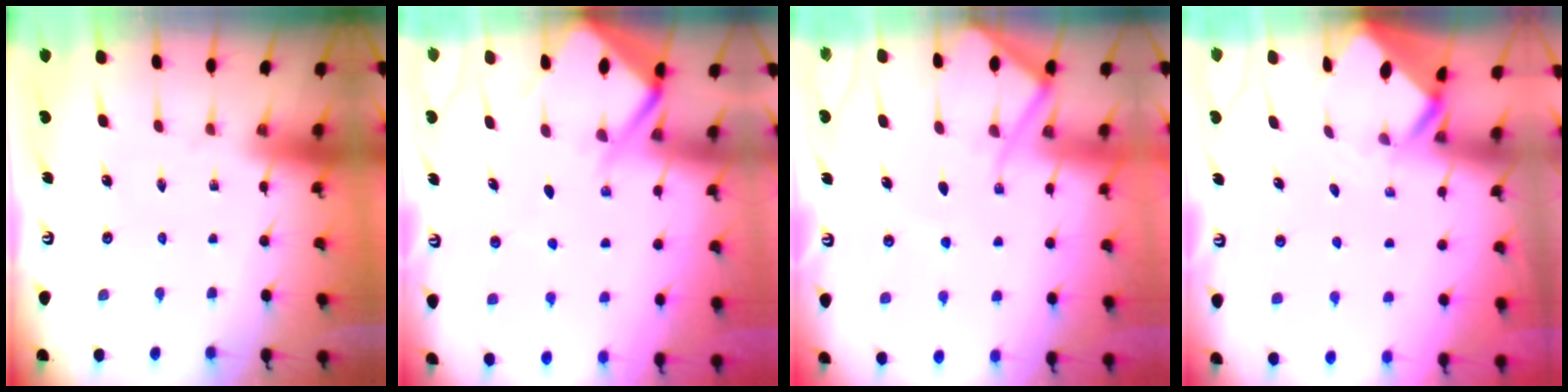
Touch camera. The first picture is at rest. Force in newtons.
{"total": 9.0, "press": 9.0, "slide": 0.9}
{"total": 8.2, "press": 8.1, "slide": 1.1}
{"total": 2.9, "press": 2.9, "slide": 0.1}